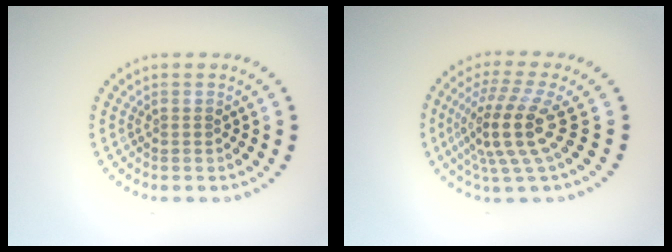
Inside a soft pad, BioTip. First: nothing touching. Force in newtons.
{"total": 5.1, "press": 3.7, "slide": 3.5}